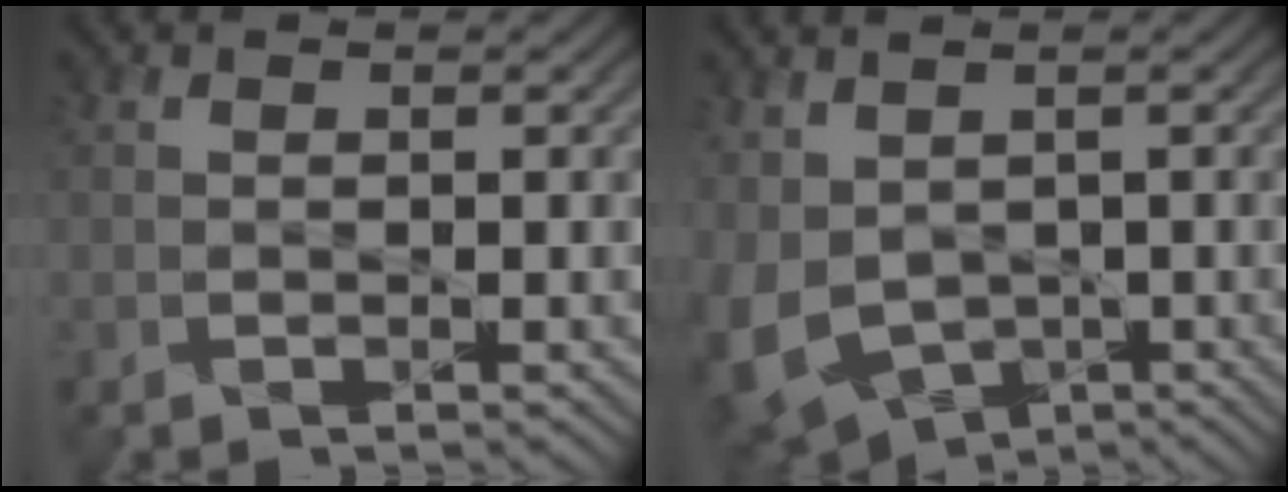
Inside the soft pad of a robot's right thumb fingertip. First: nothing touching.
{"total": 8.9, "force": [-1.0, 6.2, 6.3], "torque": [-0.175, -0.023, -0.013]}